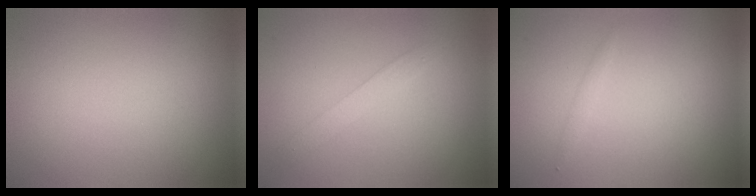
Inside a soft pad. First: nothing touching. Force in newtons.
{"total": 1.6, "press": 1.6, "slide": 0.1}
{"total": 0.5, "press": 0.5, "slide": 0.0}